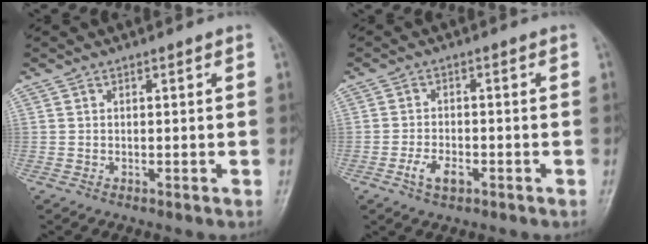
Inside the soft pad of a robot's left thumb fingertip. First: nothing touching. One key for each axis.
{"total": 4.0, "fx": -1.9, "fy": 2.2, "fz": 2.8, "tx": -0.052, "ty": 0.010, "tz": -0.035}